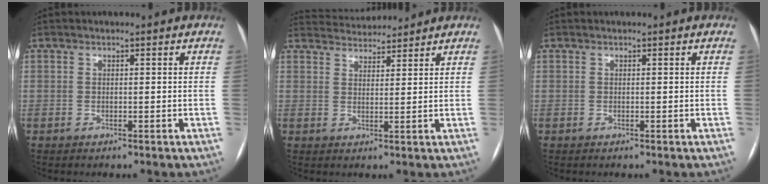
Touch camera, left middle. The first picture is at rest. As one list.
[{"total": 6.6, "force": [6.5, 0.8, 0.6], "torque": [-0.015, 0.025, 0.099]}, {"total": 0.0}]